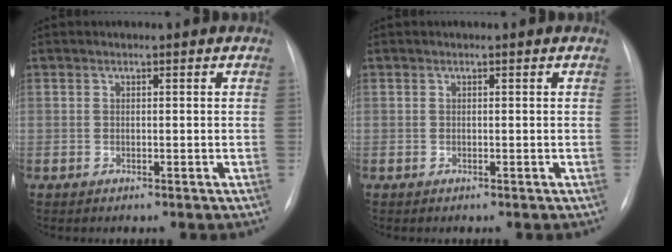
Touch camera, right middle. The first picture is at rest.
{"total": 0.0}